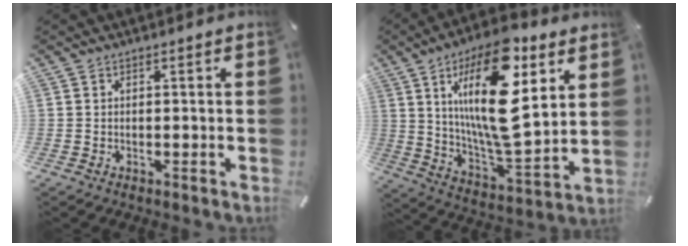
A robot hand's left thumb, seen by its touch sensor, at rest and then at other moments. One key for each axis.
{"total": 24.6, "fx": 9.7, "fy": 9.6, "fz": 20.4, "tx": -0.396, "ty": -0.051, "tz": 0.143}